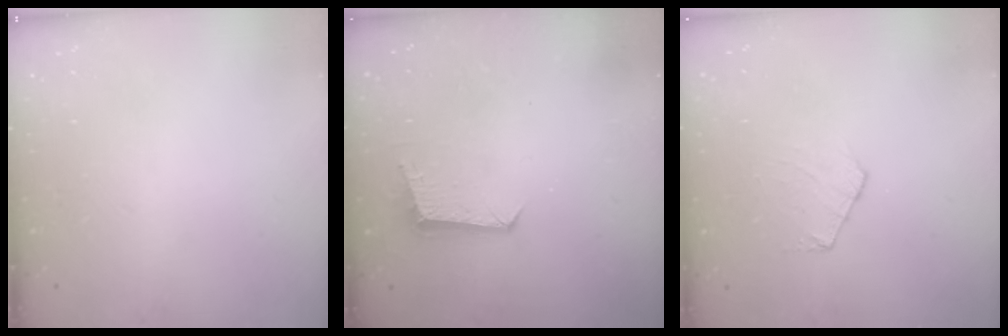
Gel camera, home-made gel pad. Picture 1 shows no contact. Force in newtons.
{"total": 7.1, "press": 7.1, "slide": 0.5}
{"total": 7.2, "press": 7.2, "slide": 0.7}